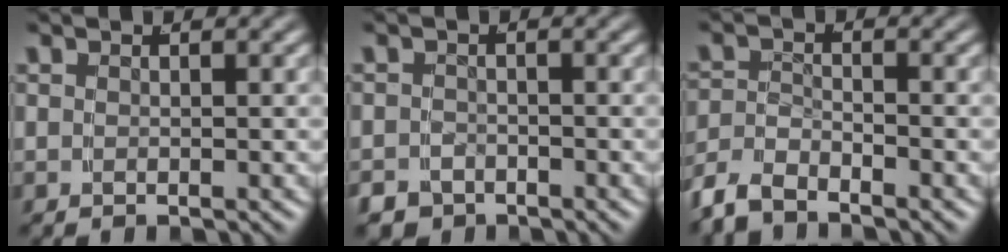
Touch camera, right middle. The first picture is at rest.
{"total": 3.1, "force": [-2.5, 1.8, 0.2], "torque": [-0.001, -0.018, -0.039]}
{"total": 3.6, "force": [-3.0, 1.5, 1.2], "torque": [-0.037, -0.011, -0.052]}